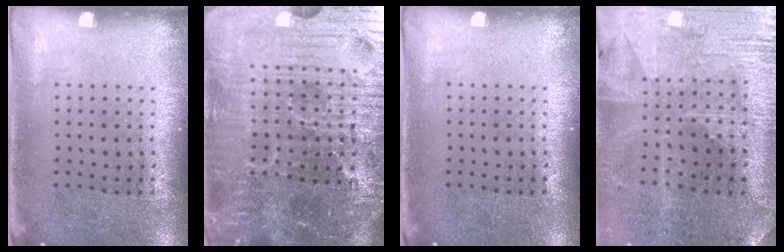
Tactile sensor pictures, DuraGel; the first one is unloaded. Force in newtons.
{"total": 6.8, "press": 6.2, "slide": 2.8}
{"total": 0.0}
{"total": 1.4, "press": 1.3, "slide": 0.4}